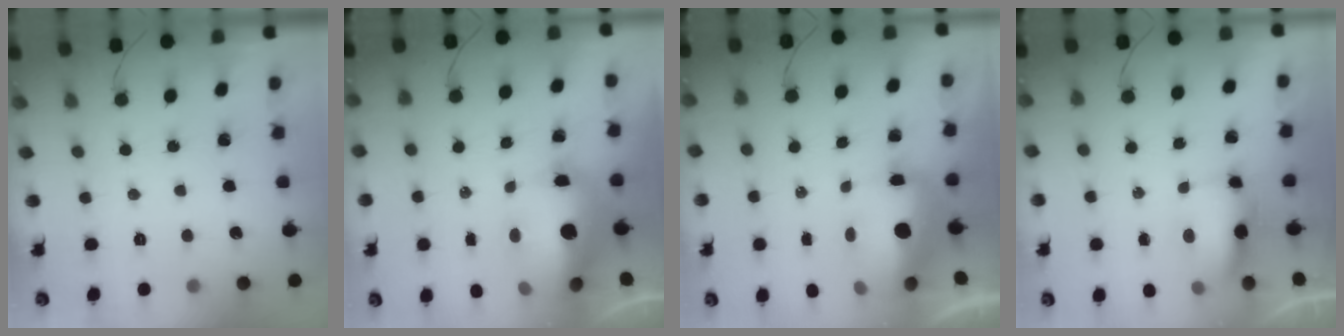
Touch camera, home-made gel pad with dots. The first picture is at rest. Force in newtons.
{"total": 16.0, "press": 15.5, "slide": 3.6}
{"total": 11.8, "press": 11.5, "slide": 2.5}
{"total": 7.4, "press": 7.4, "slide": 0.8}